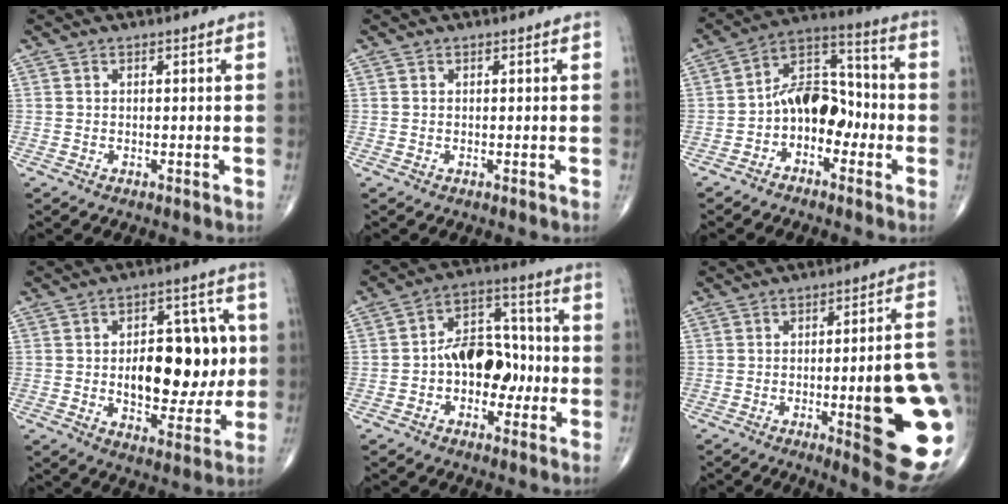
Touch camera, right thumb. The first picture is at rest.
{"total": 0.0}
{"total": 11.2, "force": [-2.9, 7.5, 7.9], "torque": [-0.092, 0.051, -0.064]}
{"total": 17.5, "force": [0.2, 9.5, 14.6], "torque": [-0.162, 0.013, 0.012]}
{"total": 12.3, "force": [-1.9, 8.4, 8.9], "torque": [-0.095, 0.048, -0.040]}
{"total": 21.0, "force": [-4.0, 4.1, 20.1], "torque": [-0.211, 0.008, -0.042]}